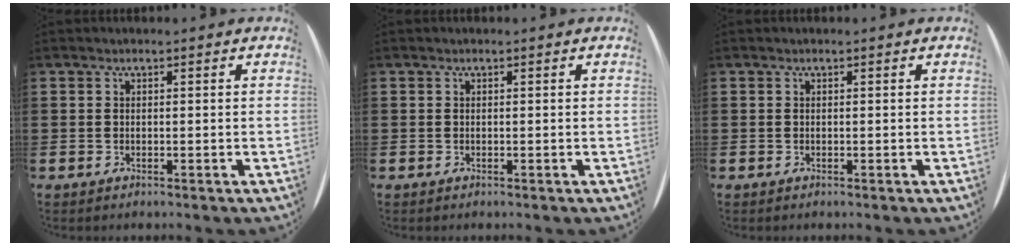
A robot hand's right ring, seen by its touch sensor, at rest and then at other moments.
{"total": 0.0}
{"total": 0.0}